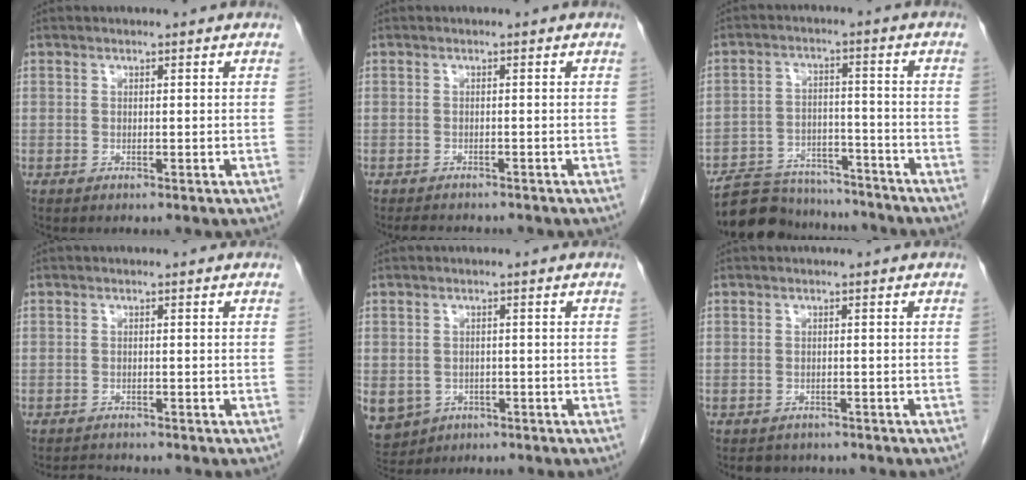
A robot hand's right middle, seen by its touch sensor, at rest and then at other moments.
{"total": 4.2, "force": [-3.8, 1.2, 1.4], "torque": [-0.023, -0.007, -0.051]}
{"total": 13.6, "force": [-12.6, 4.1, 3.2], "torque": [-0.052, 0.018, -0.191]}
{"total": 1.5, "force": [-1.5, 0.2, 0.0], "torque": [-0.005, -0.009, -0.022]}
{"total": 12.2, "force": [-4.9, 10.3, 4.3], "torque": [-0.140, -0.005, -0.061]}
{"total": 3.0, "force": [-2.6, 1.6, 0.1], "torque": [-0.007, 0.001, -0.034]}